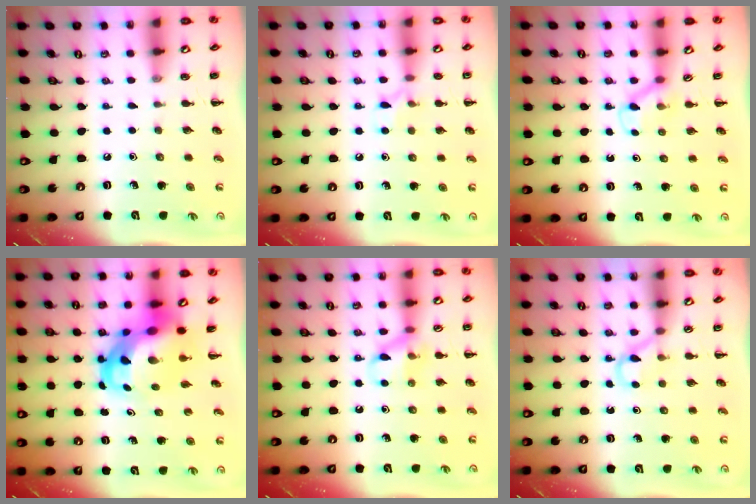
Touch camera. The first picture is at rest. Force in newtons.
{"total": 5.8, "press": 5.5, "slide": 1.8}
{"total": 2.6, "press": 2.4, "slide": 0.9}
{"total": 8.1, "press": 7.7, "slide": 2.3}
{"total": 9.6, "press": 9.5, "slide": 1.6}
{"total": 3.0, "press": 2.8, "slide": 1.1}